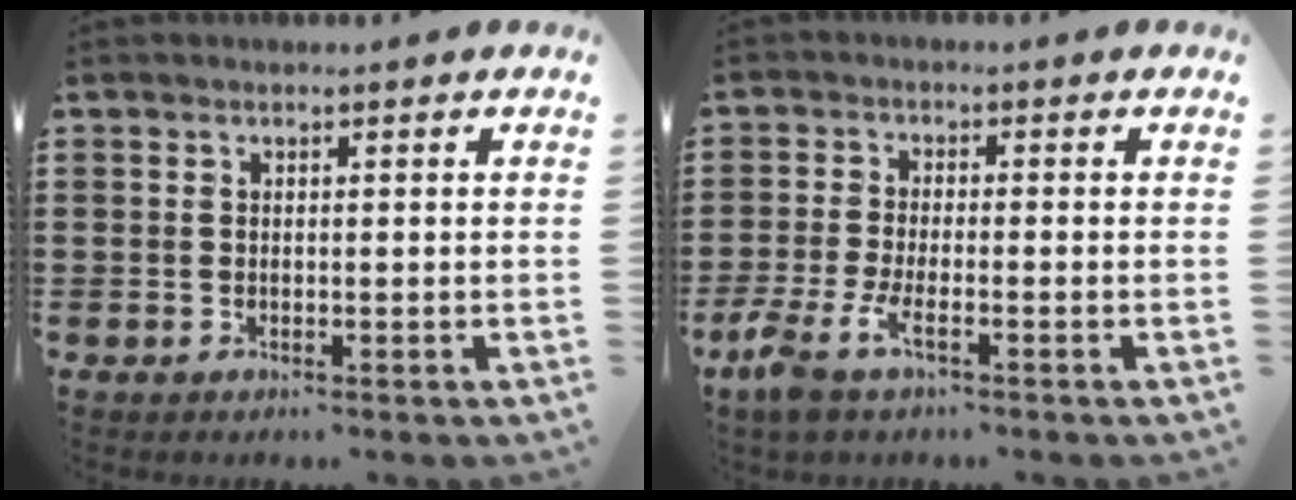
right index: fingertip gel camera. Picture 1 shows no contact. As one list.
[{"total": 4.3, "force": [-2.5, 0.9, 3.3], "torque": [-0.083, -0.015, -0.051]}]